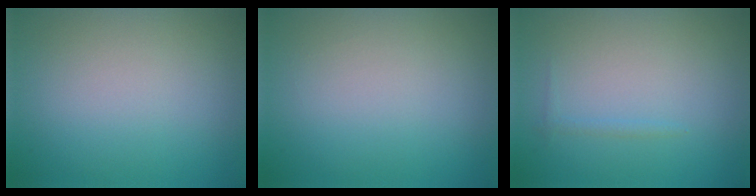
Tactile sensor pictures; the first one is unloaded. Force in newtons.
{"total": 0.0}
{"total": 0.6, "press": 0.6, "slide": 0.1}